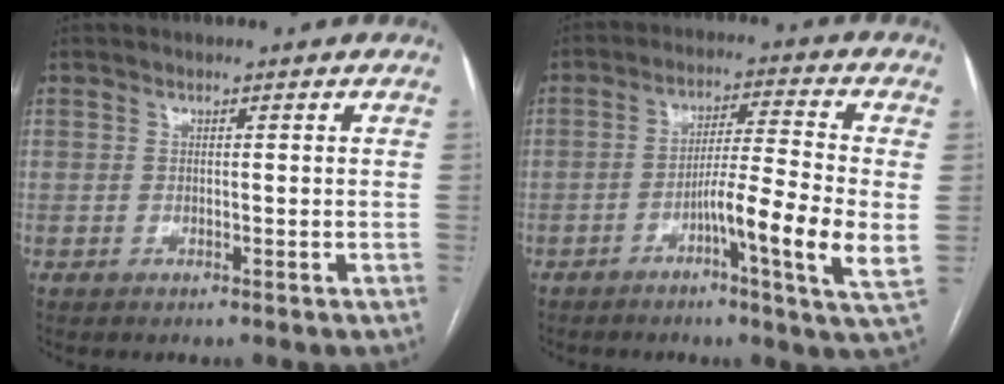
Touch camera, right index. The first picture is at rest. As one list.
[{"total": 11.0, "force": [-2.6, -0.7, 10.6], "torque": [-0.172, -0.012, -0.052]}]